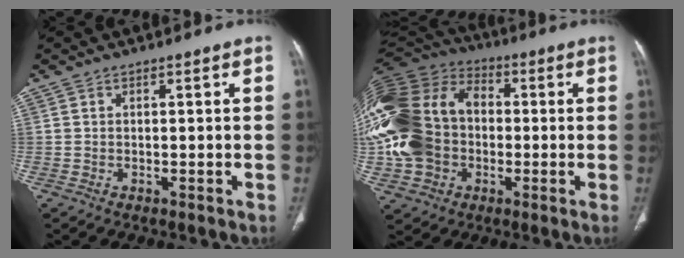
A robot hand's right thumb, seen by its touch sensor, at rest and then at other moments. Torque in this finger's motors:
{"motor_torque": [1.37, 1.38, 0.88, 0.53, 0.84]}